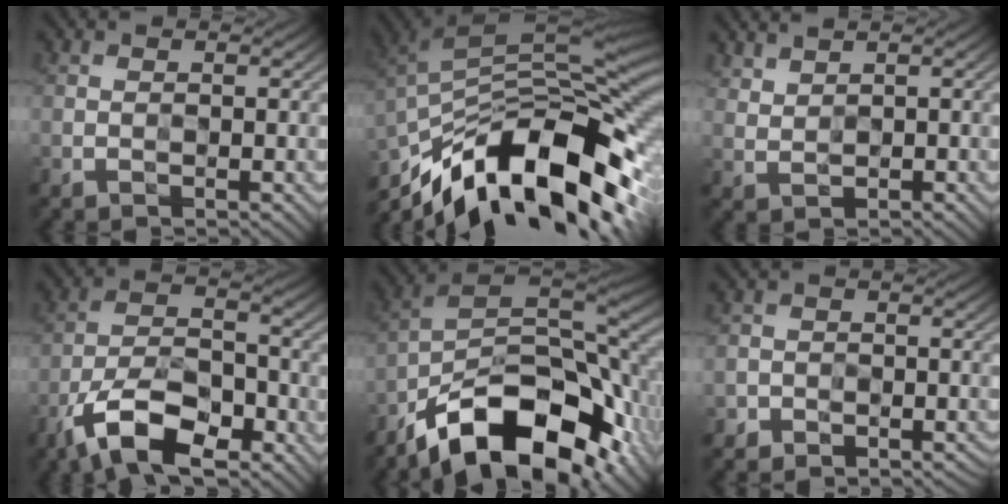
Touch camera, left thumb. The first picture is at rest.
{"total": 17.4, "force": [-9.5, 7.1, 12.8], "torque": [-0.235, 0.002, -0.178]}
{"total": 2.2, "force": [1.9, 0.6, 0.9], "torque": [-0.024, 0.001, 0.045]}
{"total": 11.7, "force": [-7.5, 4.8, 7.6], "torque": [-0.146, -0.002, -0.159]}
{"total": 18.2, "force": [-10.1, 8.1, 12.9], "torque": [-0.215, -0.022, -0.176]}
{"total": 3.8, "force": [-3.1, 2.1, 0.6], "torque": [0.002, 0.002, -0.057]}